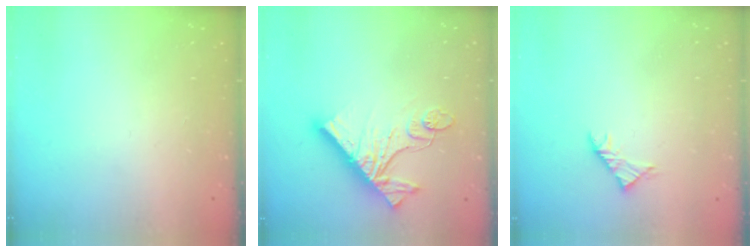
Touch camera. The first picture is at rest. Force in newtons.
{"total": 15.3, "press": 15.3, "slide": 1.0}
{"total": 2.9, "press": 2.8, "slide": 0.8}